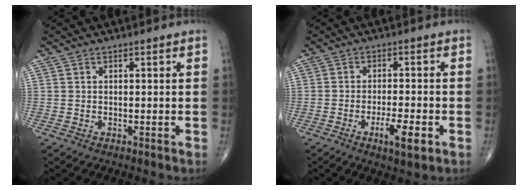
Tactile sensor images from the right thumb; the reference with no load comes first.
{"total": 5.8, "force": [-2.5, 1.6, 5.0], "torque": [-0.086, 0.002, -0.039]}